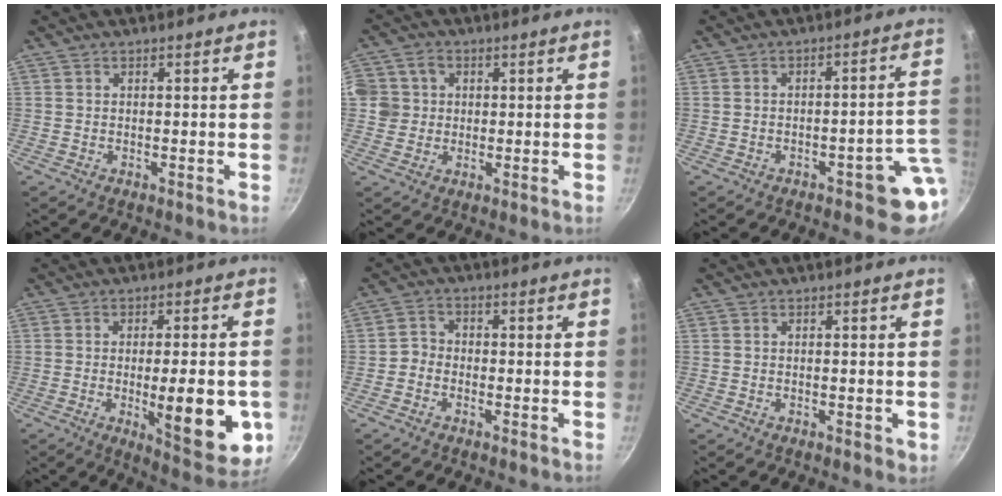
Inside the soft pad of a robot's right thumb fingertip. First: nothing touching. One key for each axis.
{"total": 6.9, "fx": 0.7, "fy": 6.5, "fz": 2.2, "tx": -0.022, "ty": 0.008, "tz": 0.002}
{"total": 7.3, "fx": -2.4, "fy": 2.7, "fz": 6.3, "tx": -0.043, "ty": 0.036, "tz": -0.025}
{"total": 15.4, "fx": -3.2, "fy": 4.6, "fz": 14.4, "tx": -0.169, "ty": -0.010, "tz": -0.036}
{"total": 2.6, "fx": -1.2, "fy": 2.1, "fz": 0.8, "tx": -0.006, "ty": 0.019, "tz": -0.030}
{"total": 1.7, "fx": -0.3, "fy": 0.6, "fz": 1.5, "tx": -0.022, "ty": -0.002, "tz": -0.003}